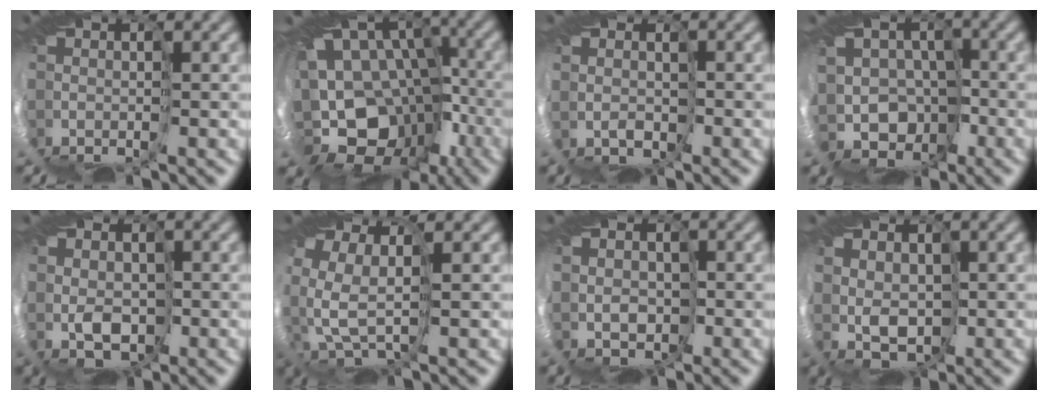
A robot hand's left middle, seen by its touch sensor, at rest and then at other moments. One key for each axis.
{"total": 15.6, "fx": -2.0, "fy": 13.2, "fz": 8.0, "tx": -0.145, "ty": 0.000, "tz": -0.031}
{"total": 2.0, "fx": 1.7, "fy": -0.2, "fz": -1.0, "tx": 0.017, "ty": 0.000, "tz": 0.030}
{"total": 6.2, "fx": -2.6, "fy": 5.4, "fz": 1.5, "tx": -0.020, "ty": 0.002, "tz": -0.068}
{"total": 1.8, "fx": 1.6, "fy": 0.8, "fz": 0.4, "tx": -0.020, "ty": -0.001, "tz": 0.020}
{"total": 3.0, "fx": 2.3, "fy": 0.6, "fz": 1.8, "tx": -0.088, "ty": -0.002, "tz": 0.042}
{"total": 2.3, "fx": 1.9, "fy": 1.2, "fz": -0.2, "tx": 0.001, "ty": 0.002, "tz": 0.024}
{"total": 2.2, "fx": 2.0, "fy": 0.8, "fz": 0.5, "tx": -0.022, "ty": 0.007, "tz": 0.031}